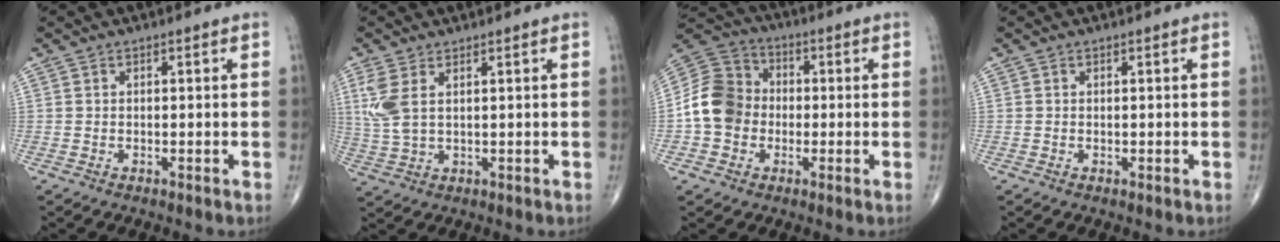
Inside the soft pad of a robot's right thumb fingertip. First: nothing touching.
{"total": 5.5, "force": [1.8, 2.7, 4.4], "torque": [-0.115, 0.003, 0.045]}
{"total": 11.0, "force": [-1.6, 9.5, 5.4], "torque": [-0.086, 0.038, -0.040]}
{"total": 0.0}